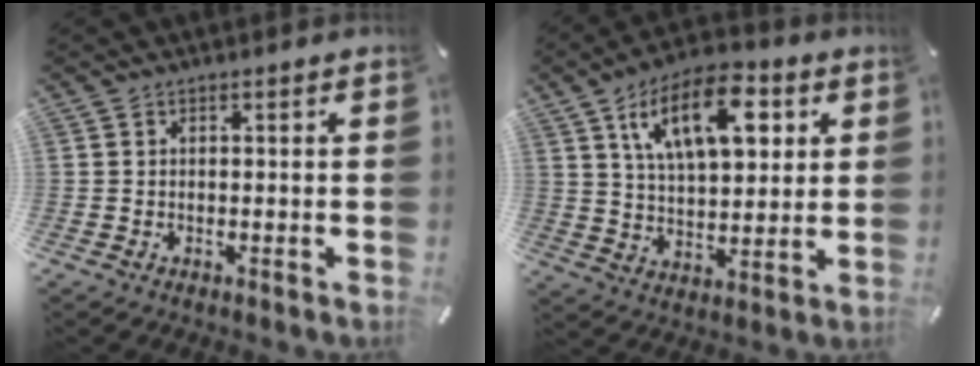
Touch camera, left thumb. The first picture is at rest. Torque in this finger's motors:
{"motor_torque": [0.65, 0.65, 1.41, -1.36, 0.25]}